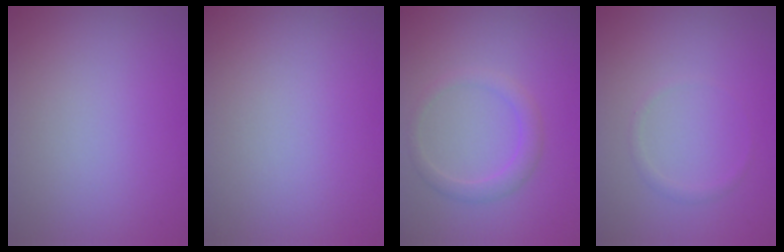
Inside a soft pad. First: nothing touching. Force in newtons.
{"total": 0.0}
{"total": 2.0, "press": 2.0, "slide": 0.1}
{"total": 0.7, "press": 0.7, "slide": 0.0}